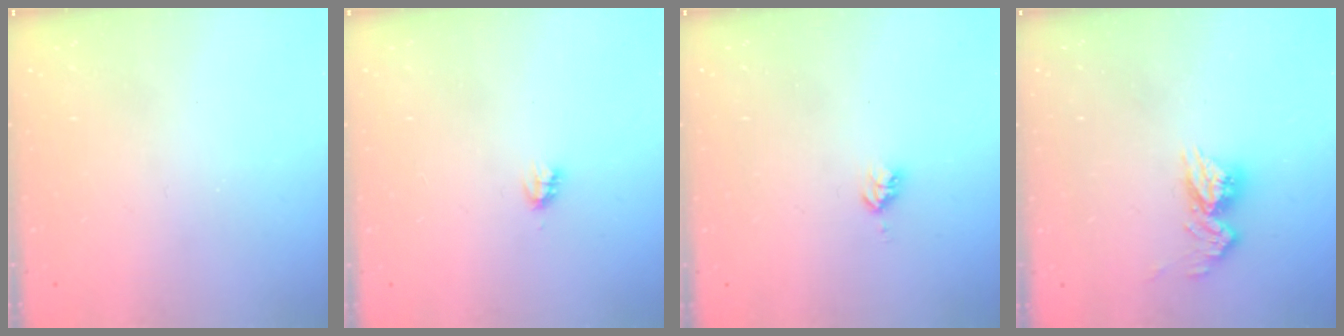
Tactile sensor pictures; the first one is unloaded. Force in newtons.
{"total": 2.7, "press": 2.7, "slide": 0.2}
{"total": 3.7, "press": 3.7, "slide": 0.5}
{"total": 10.7, "press": 10.7, "slide": 1.0}